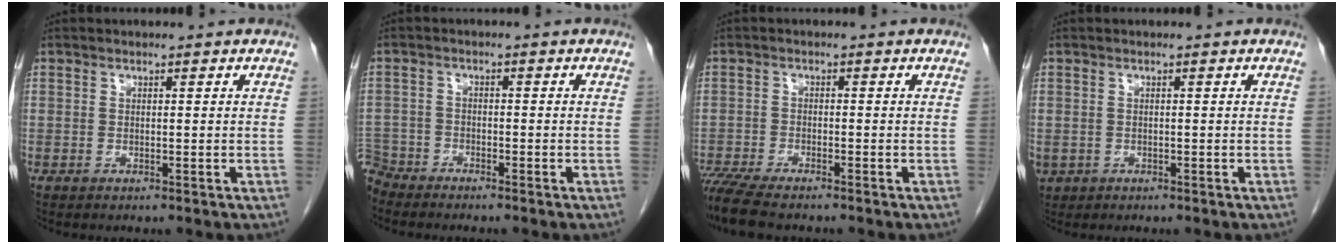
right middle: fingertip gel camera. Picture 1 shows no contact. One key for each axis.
{"total": 4.4, "fx": -4.2, "fy": 1.1, "fz": -0.4, "tx": 0.014, "ty": -0.008, "tz": -0.084}
{"total": 7.9, "fx": -6.9, "fy": 0.8, "fz": 3.9, "tx": -0.072, "ty": -0.016, "tz": -0.117}
{"total": 2.2, "fx": -0.8, "fy": 1.9, "fz": 0.7, "tx": -0.016, "ty": 0.000, "tz": -0.005}